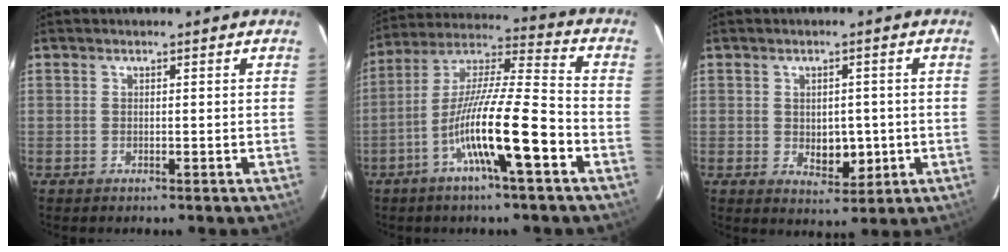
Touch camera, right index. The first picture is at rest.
{"total": 15.2, "force": [-6.2, 0.7, 13.8], "torque": [-0.259, 0.002, -0.112]}
{"total": 5.1, "force": [-0.6, 3.2, 3.9], "torque": [-0.049, -0.001, 0.004]}